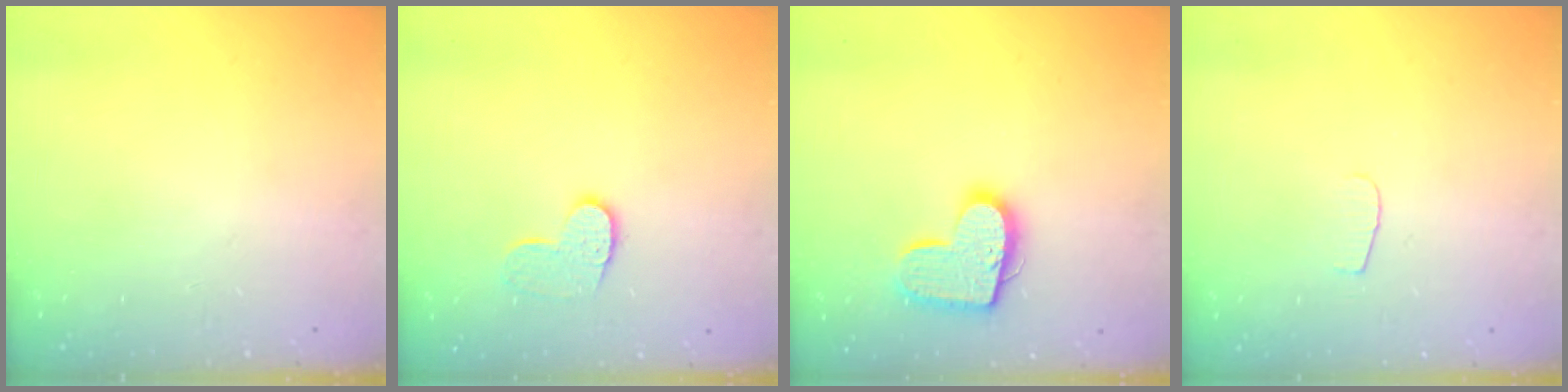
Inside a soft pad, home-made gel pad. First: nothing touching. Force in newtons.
{"total": 8.3, "press": 8.3, "slide": 0.4}
{"total": 14.3, "press": 14.3, "slide": 0.8}
{"total": 4.0, "press": 4.0, "slide": 0.4}